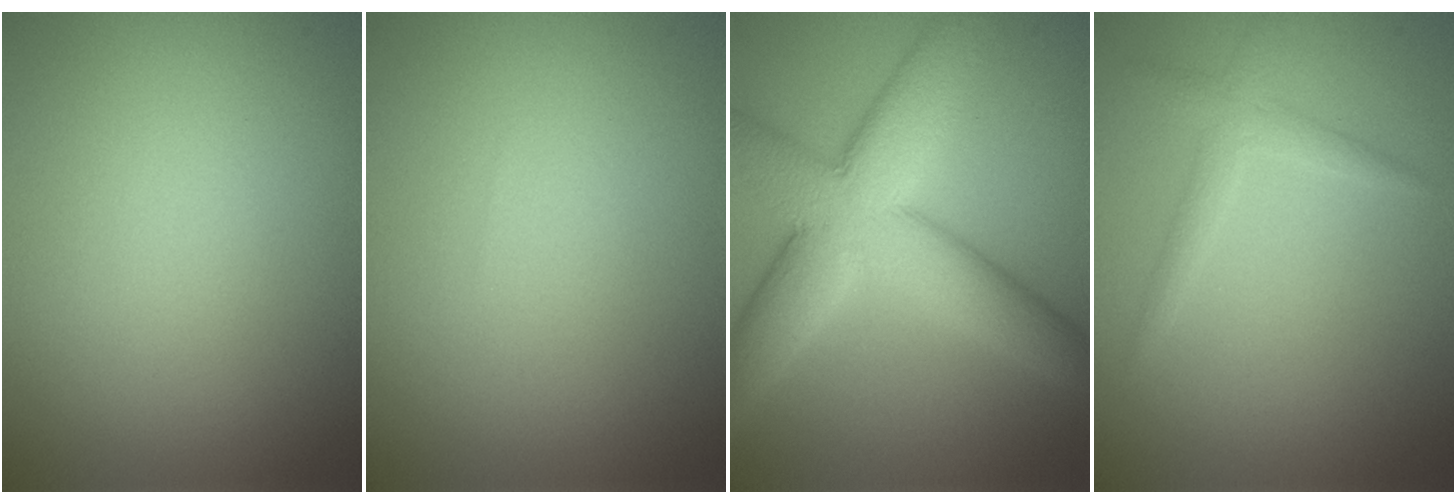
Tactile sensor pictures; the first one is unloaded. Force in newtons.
{"total": 0.0}
{"total": 9.7, "press": 9.7, "slide": 0.2}
{"total": 1.7, "press": 1.7, "slide": 0.1}